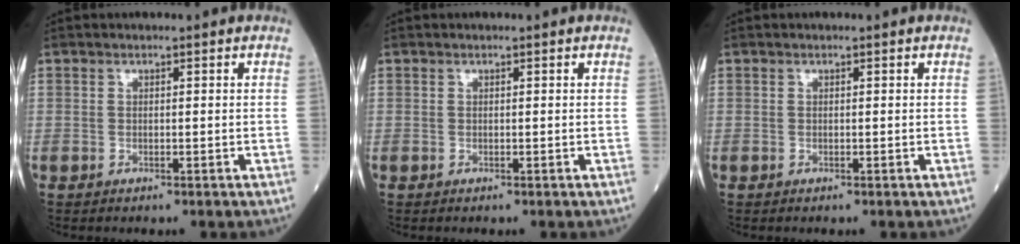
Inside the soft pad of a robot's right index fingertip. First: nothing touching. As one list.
[{"total": 0.0}, {"total": 0.0}]